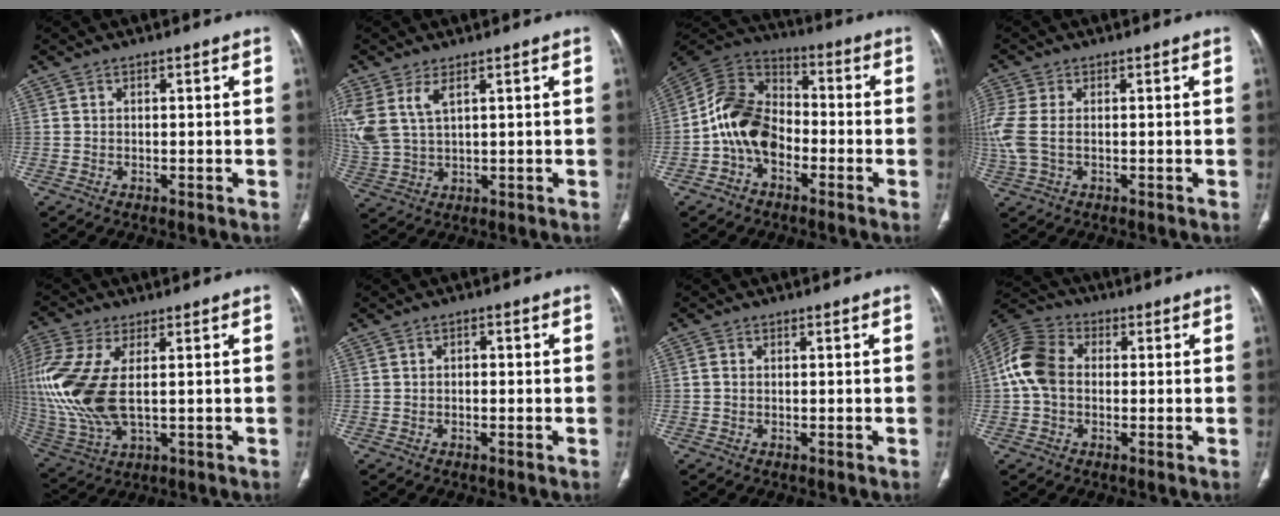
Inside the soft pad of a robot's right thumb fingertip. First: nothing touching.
{"total": 9.1, "force": [3.8, 4.6, 6.9], "torque": [-0.172, -0.003, 0.091]}
{"total": 13.0, "force": [-3.7, 9.2, 8.4], "torque": [-0.145, 0.049, -0.082]}
{"total": 7.2, "force": [-0.1, 4.4, 5.7], "torque": [-0.171, 0.007, 0.002]}
{"total": 17.3, "force": [1.6, 8.5, 15.0], "torque": [-0.373, -0.011, 0.041]}
{"total": 1.1, "force": [-0.1, 0.8, 0.7], "torque": [-0.004, 0.003, -0.007]}
{"total": 0.7, "force": [0.0, 0.6, 0.4], "torque": [-0.006, 0.001, -0.001]}
{"total": 10.1, "force": [0.0, 7.4, 6.8], "torque": [-0.138, 0.030, -0.010]}